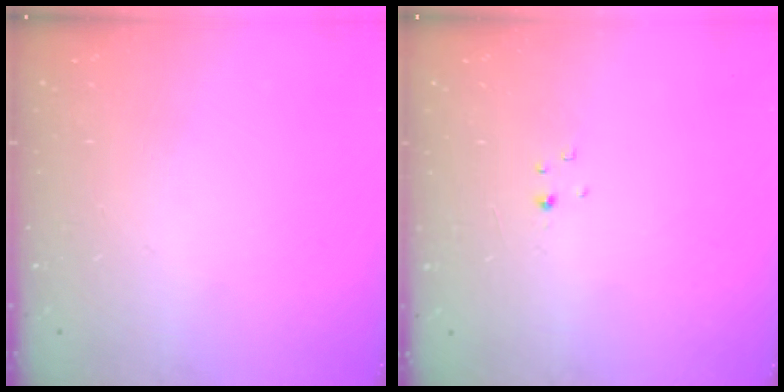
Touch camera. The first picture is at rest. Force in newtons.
{"total": 1.1, "press": 1.1, "slide": 0.2}